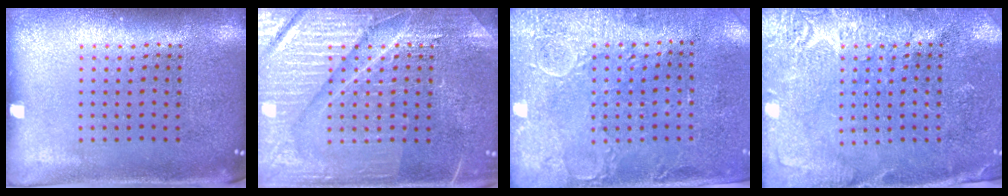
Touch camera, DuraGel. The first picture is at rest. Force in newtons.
{"total": 4.4, "press": 4.3, "slide": 0.6}
{"total": 3.0, "press": 2.2, "slide": 2.0}
{"total": 2.8, "press": 2.7, "slide": 0.5}